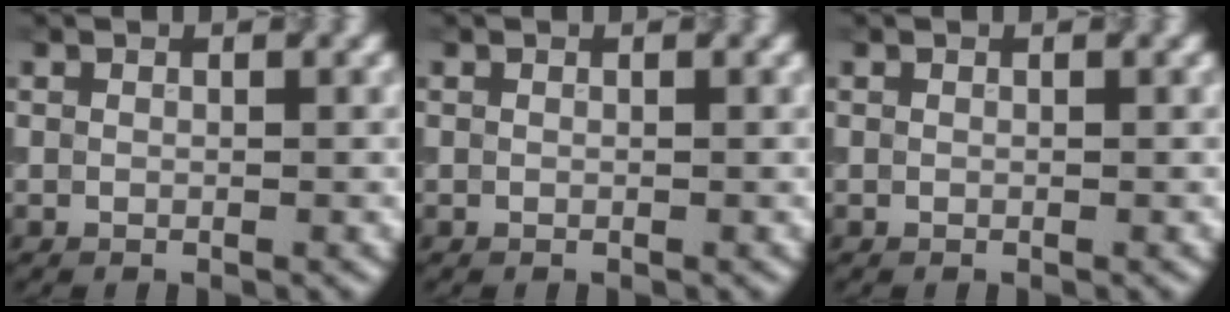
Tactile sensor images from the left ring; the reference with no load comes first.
{"total": 0.0}
{"total": 0.0}